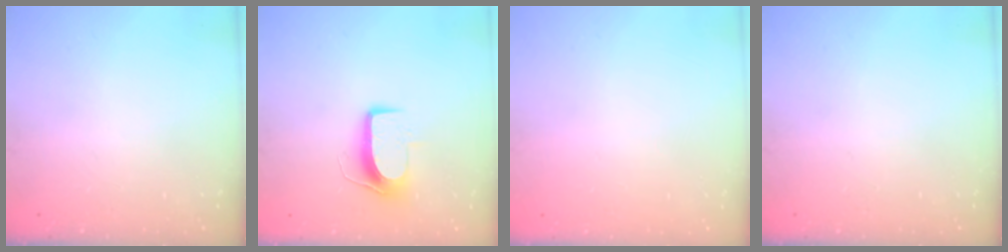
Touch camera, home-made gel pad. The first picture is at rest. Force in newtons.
{"total": 9.4, "press": 9.4, "slide": 0.3}
{"total": 0.0}
{"total": 0.0}